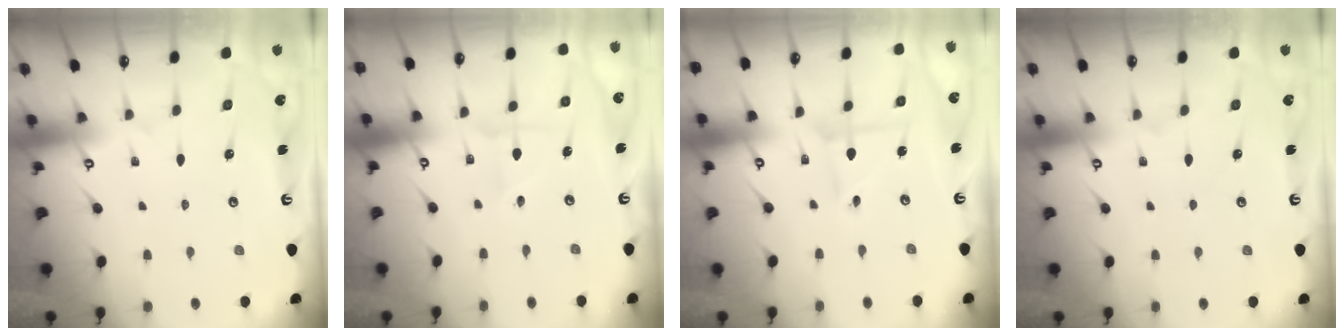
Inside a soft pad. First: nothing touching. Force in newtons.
{"total": 2.4, "press": 2.2, "slide": 1.0}
{"total": 3.1, "press": 3.1, "slide": 0.3}
{"total": 0.0}